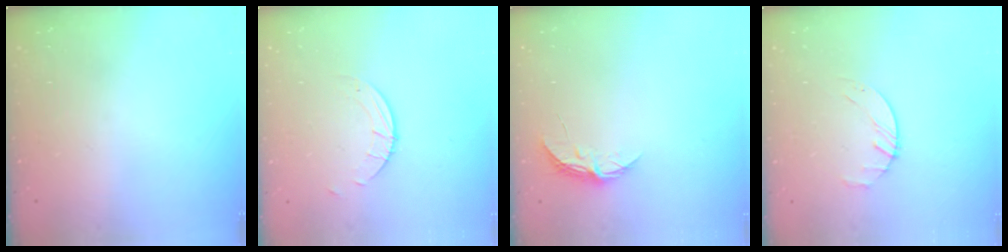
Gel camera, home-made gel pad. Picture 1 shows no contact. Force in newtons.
{"total": 2.7, "press": 2.7, "slide": 0.3}
{"total": 5.3, "press": 5.3, "slide": 0.5}
{"total": 2.7, "press": 2.6, "slide": 0.3}